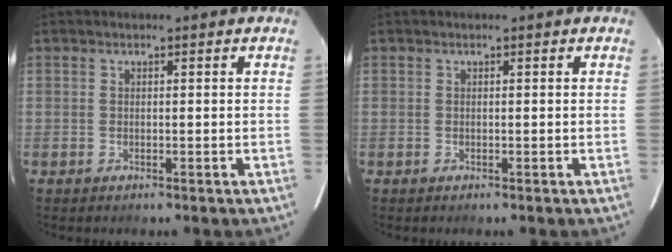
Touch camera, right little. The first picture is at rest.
{"total": 0.0}